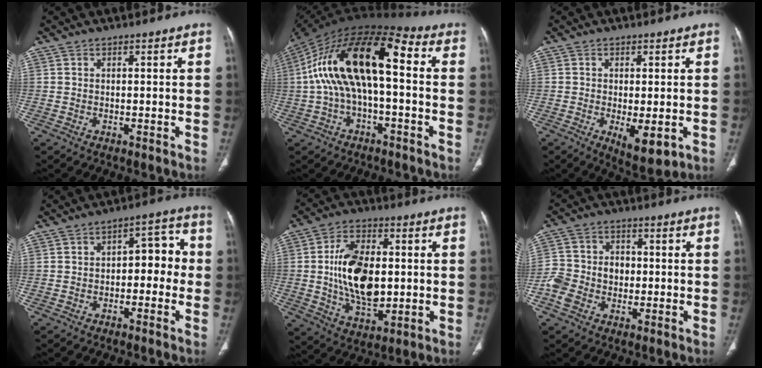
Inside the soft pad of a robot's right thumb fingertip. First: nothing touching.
{"total": 19.5, "force": [0.7, 8.7, 17.4], "torque": [-0.318, 0.056, 0.001]}
{"total": 7.0, "force": [-1.9, 2.7, 6.1], "torque": [-0.092, -0.018, -0.020]}
{"total": 7.3, "force": [-1.0, 4.3, 5.8], "torque": [-0.042, 0.038, -0.024]}
{"total": 15.4, "force": [0.4, 9.0, 12.5], "torque": [-0.204, -0.002, 0.013]}
{"total": 7.8, "force": [-1.6, 6.2, 4.3], "torque": [-0.073, 0.025, -0.036]}